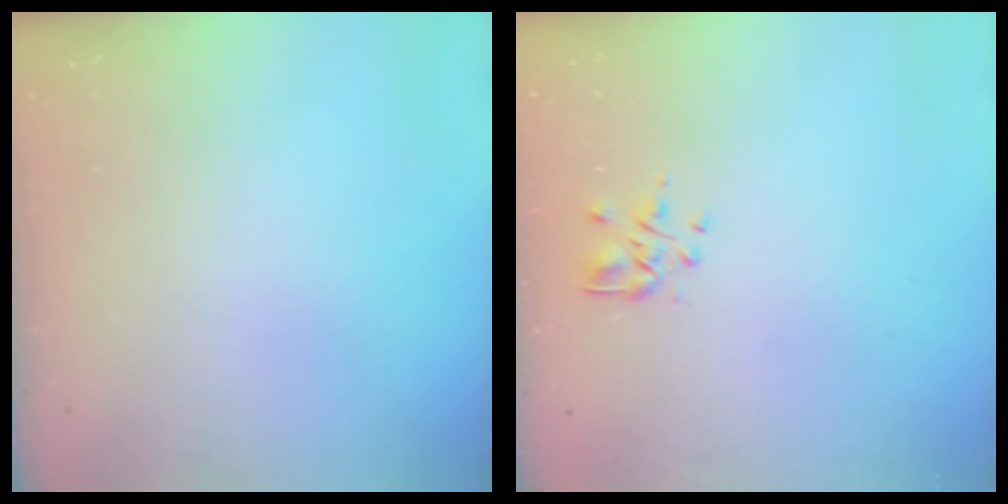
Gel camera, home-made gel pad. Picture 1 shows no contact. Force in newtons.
{"total": 2.5, "press": 2.3, "slide": 1.0}